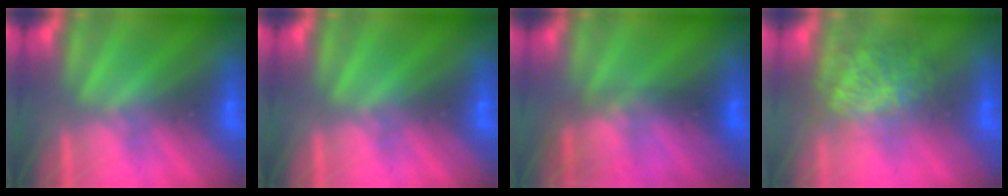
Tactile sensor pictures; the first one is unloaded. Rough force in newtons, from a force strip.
{"total": 0.0}
{"total": 2.8}
{"total": 3.6}